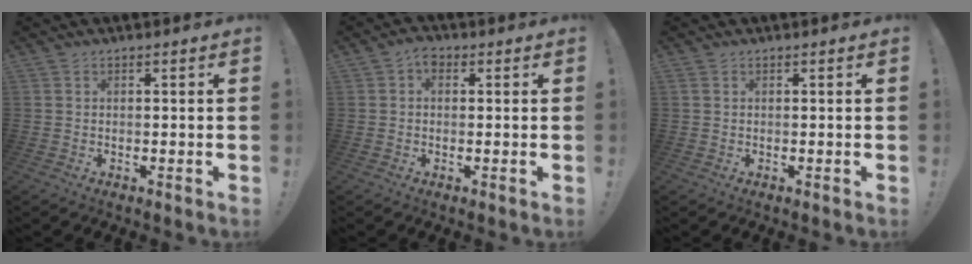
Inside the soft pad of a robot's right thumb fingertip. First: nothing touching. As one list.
[{"total": 3.2, "force": [0.7, 2.2, 2.3], "torque": [-0.028, 0.000, 0.010]}, {"total": 0.0}]